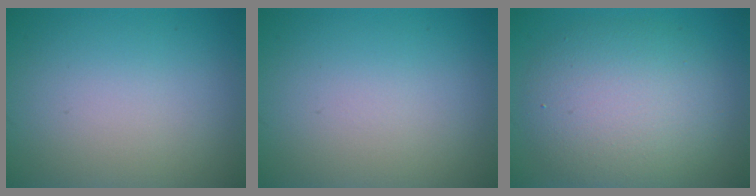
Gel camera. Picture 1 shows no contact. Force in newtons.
{"total": 0.0}
{"total": 6.9, "press": 6.9, "slide": 0.2}